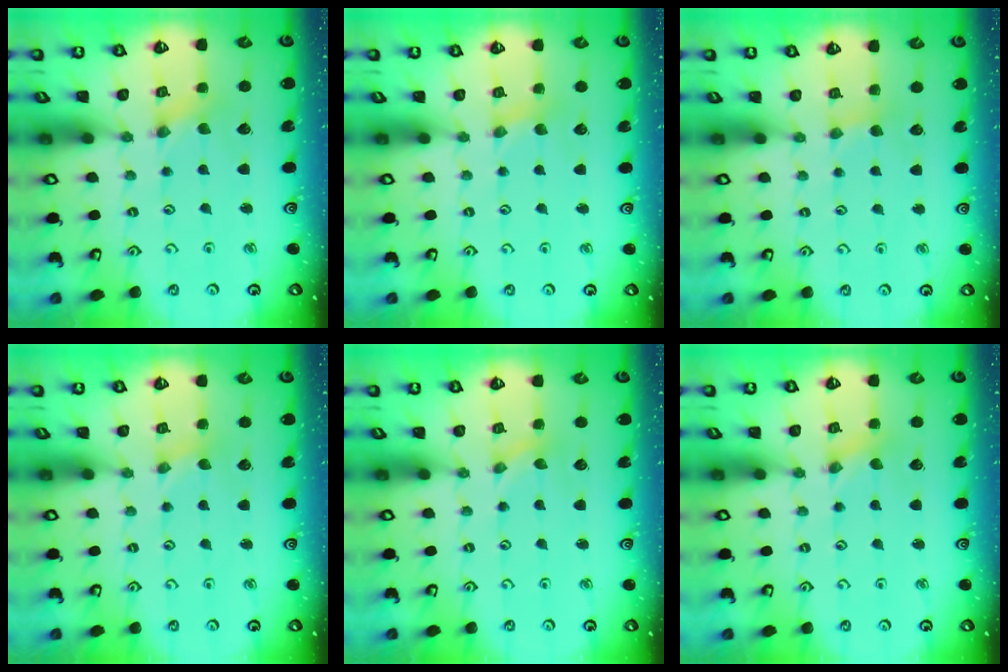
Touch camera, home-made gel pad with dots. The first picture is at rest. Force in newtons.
{"total": 2.9, "press": 2.9, "slide": 0.4}
{"total": 1.9, "press": 1.9, "slide": 0.3}
{"total": 0.0}
{"total": 0.0}
{"total": 0.0}